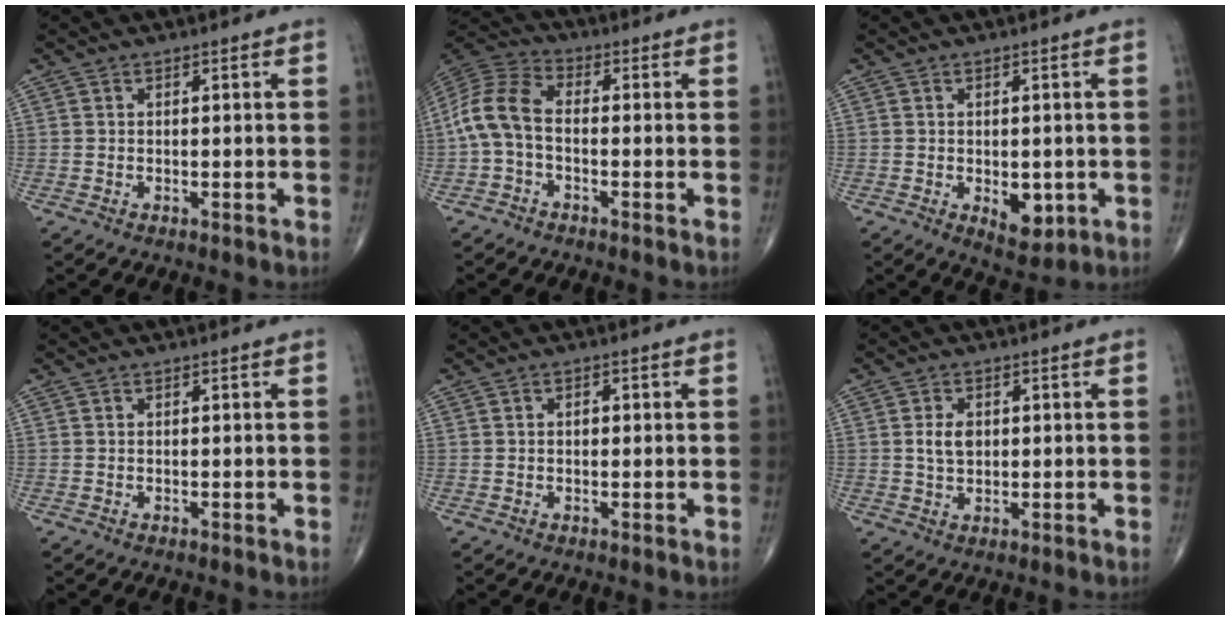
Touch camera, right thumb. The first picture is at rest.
{"total": 9.5, "force": [-1.5, 5.5, 7.5], "torque": [-0.159, 0.030, -0.043]}
{"total": 5.8, "force": [-1.3, 3.3, 4.6], "torque": [-0.045, -0.007, -0.008]}
{"total": 0.0}
{"total": 1.5, "force": [0.2, 1.0, 1.1], "torque": [-0.016, 0.005, 0.002]}
{"total": 4.0, "force": [0.5, 2.7, 2.9], "torque": [-0.046, -0.001, 0.011]}